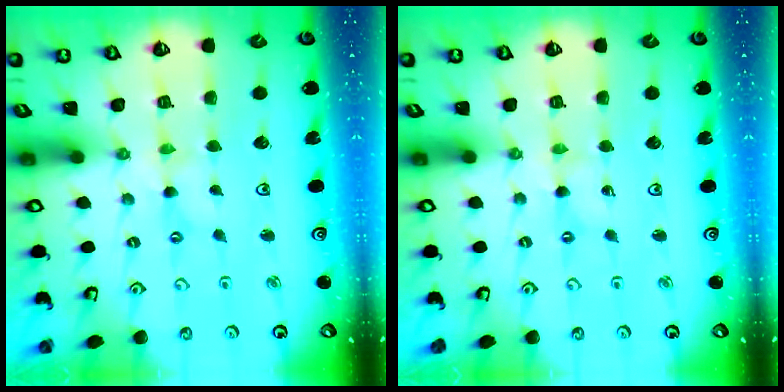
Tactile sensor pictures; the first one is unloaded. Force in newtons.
{"total": 0.0}